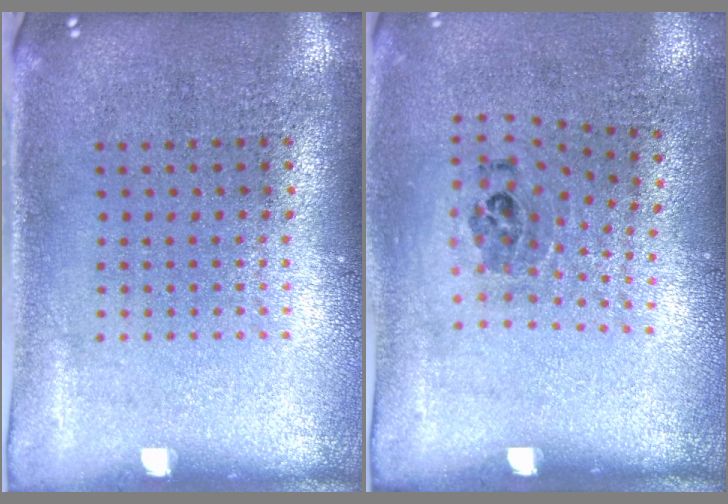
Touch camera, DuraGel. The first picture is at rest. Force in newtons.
{"total": 1.1, "press": 0.7, "slide": 0.8}